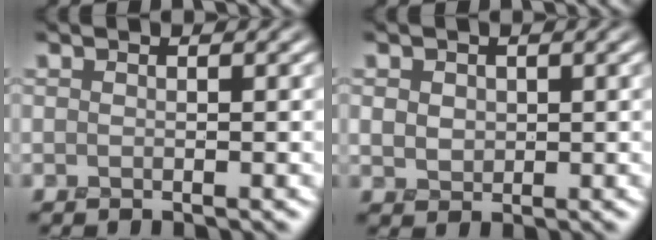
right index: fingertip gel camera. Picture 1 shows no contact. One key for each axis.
{"total": 2.2, "fx": 0.6, "fy": 1.8, "fz": 1.1, "tx": -0.032, "ty": 0.003, "tz": 0.015}